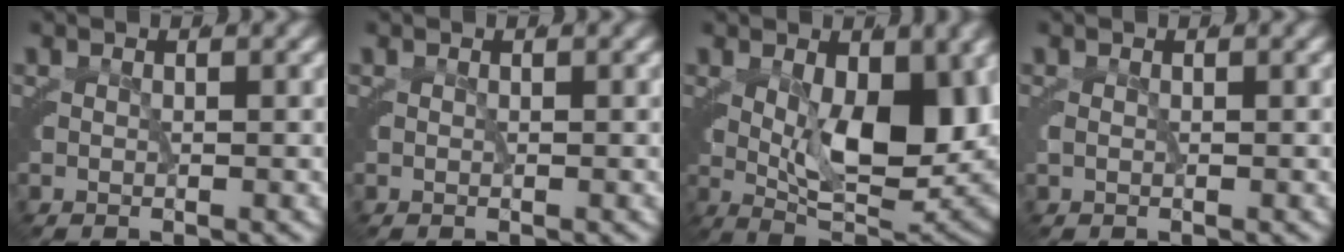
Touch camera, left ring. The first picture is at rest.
{"total": 0.0}
{"total": 10.2, "force": [1.4, 3.9, 9.4], "torque": [-0.127, -0.024, 0.035]}
{"total": 0.9, "force": [0.1, -0.8, 0.2], "torque": [-0.002, 0.001, 0.007]}